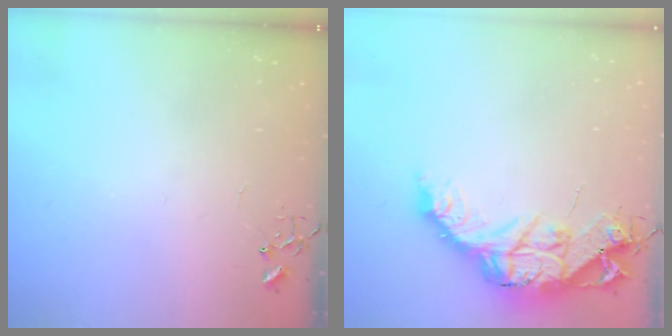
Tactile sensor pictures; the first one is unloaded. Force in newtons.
{"total": 16.2, "press": 16.2, "slide": 1.5}